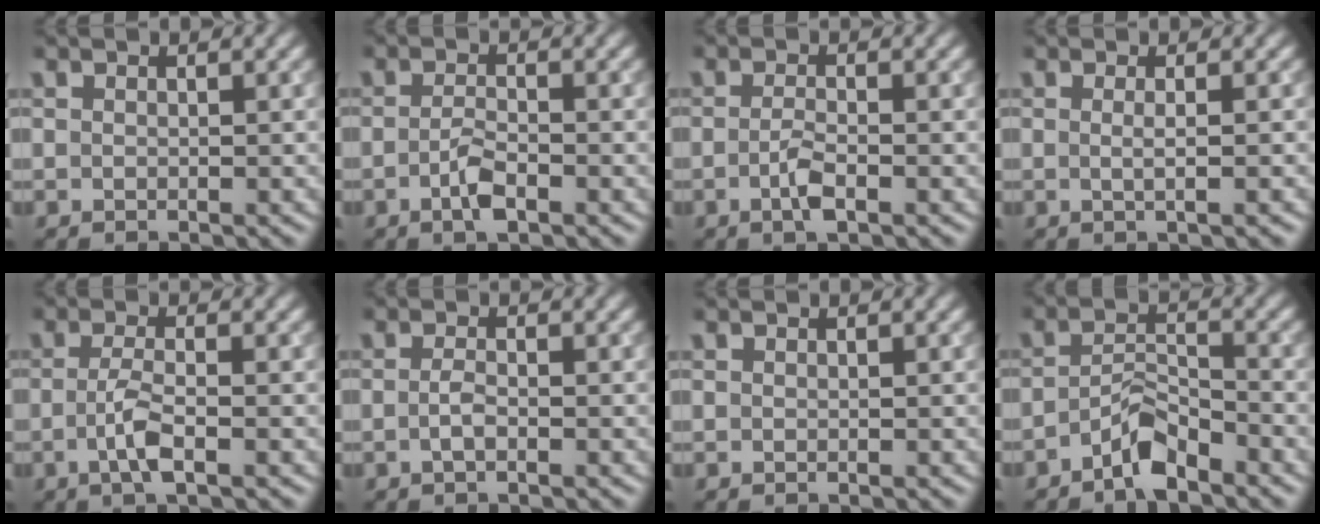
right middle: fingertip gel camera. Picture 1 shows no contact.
{"total": 2.2, "force": [-1.0, 0.7, 1.8], "torque": [-0.038, 0.000, -0.022]}
{"total": 1.9, "force": [-0.7, 0.5, 1.7], "torque": [-0.035, 0.000, -0.017]}
{"total": 1.7, "force": [0.1, 0.5, 1.6], "torque": [-0.021, -0.006, -0.008]}
{"total": 2.7, "force": [-0.8, 0.7, 2.5], "torque": [-0.053, -0.002, -0.020]}
{"total": 1.2, "force": [-0.4, 0.4, 1.1], "torque": [-0.023, 0.000, -0.010]}
{"total": 0.0}
{"total": 3.1, "force": [-2.3, 0.8, 1.8], "torque": [-0.035, 0.009, -0.048]}